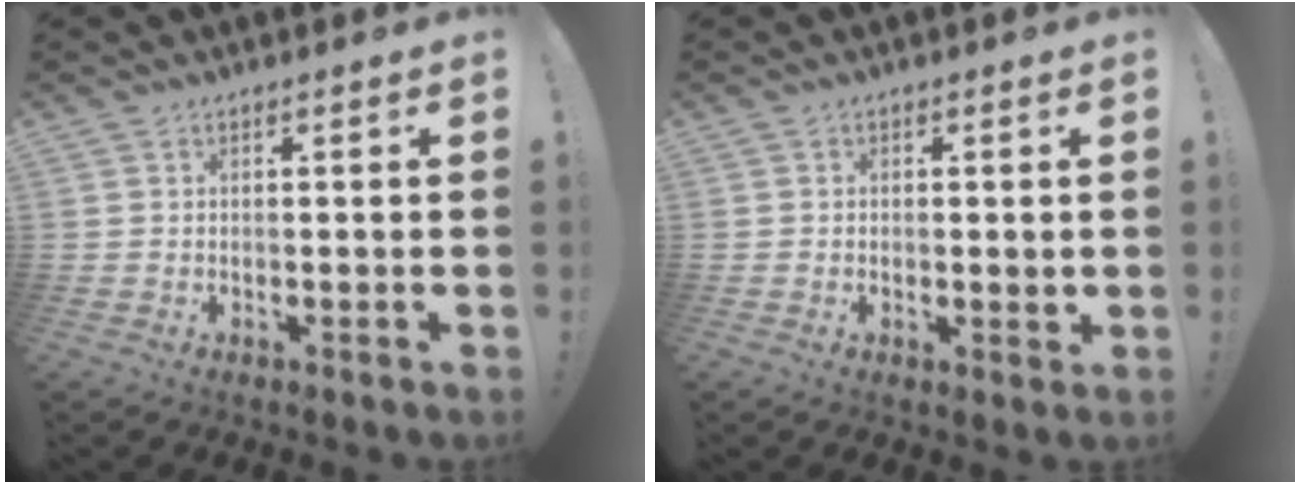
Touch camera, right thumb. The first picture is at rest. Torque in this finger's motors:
{"motor_torque": [-0.08, 0.05, 0.01, 0.24, 0.04]}